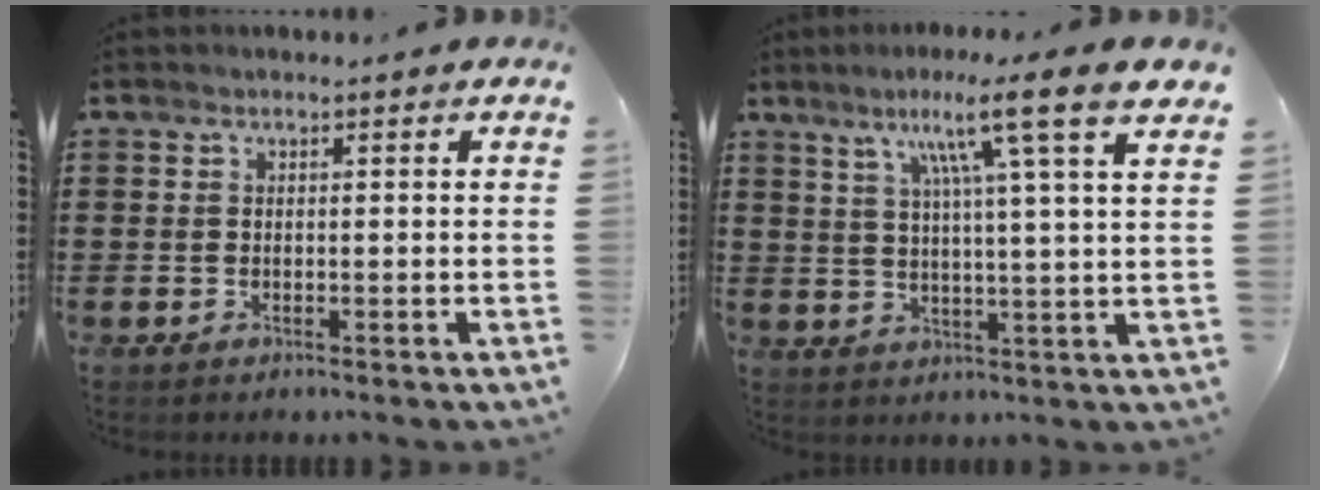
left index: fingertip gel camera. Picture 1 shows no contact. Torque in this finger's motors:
{"motor_torque": [1.23, -0.91, 0.77, 0.21]}